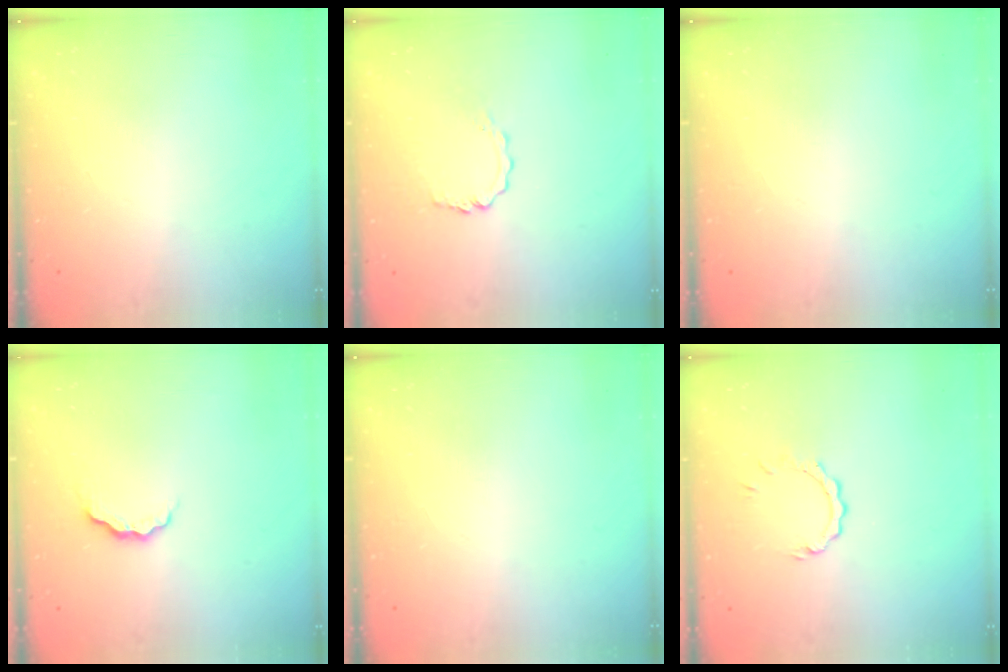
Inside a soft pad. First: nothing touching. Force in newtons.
{"total": 4.0, "press": 4.0, "slide": 0.4}
{"total": 0.0}
{"total": 4.4, "press": 4.4, "slide": 0.7}
{"total": 0.0}
{"total": 3.5, "press": 3.5, "slide": 0.4}